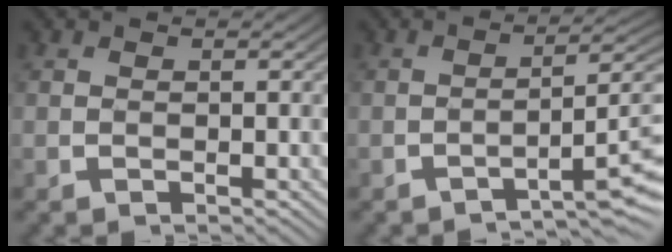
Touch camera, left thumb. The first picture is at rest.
{"total": 5.6, "force": [-2.7, 1.0, 4.8], "torque": [-0.062, 0.019, -0.040]}